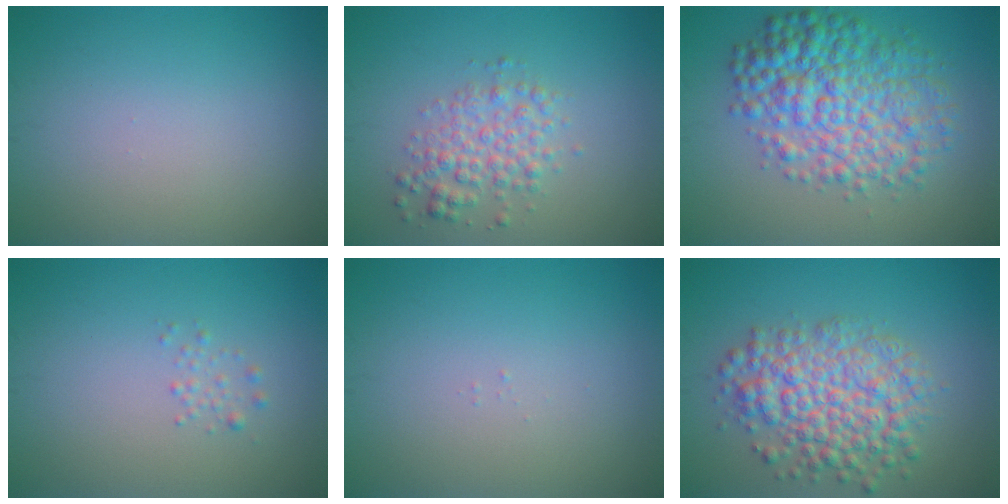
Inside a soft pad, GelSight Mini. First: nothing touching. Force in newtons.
{"total": 3.2, "press": 3.2, "slide": 0.0}
{"total": 7.9, "press": 7.9, "slide": 0.1}
{"total": 0.8, "press": 0.8, "slide": 0.0}
{"total": 0.0}
{"total": 6.8, "press": 6.8, "slide": 0.3}